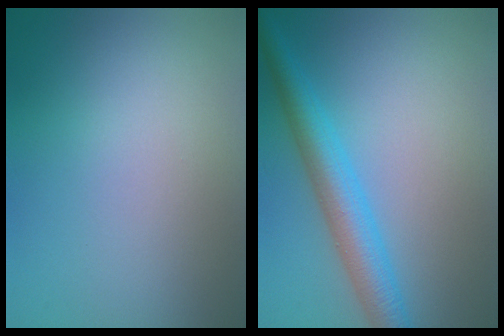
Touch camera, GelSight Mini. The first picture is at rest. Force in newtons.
{"total": 4.8, "press": 4.8, "slide": 0.2}